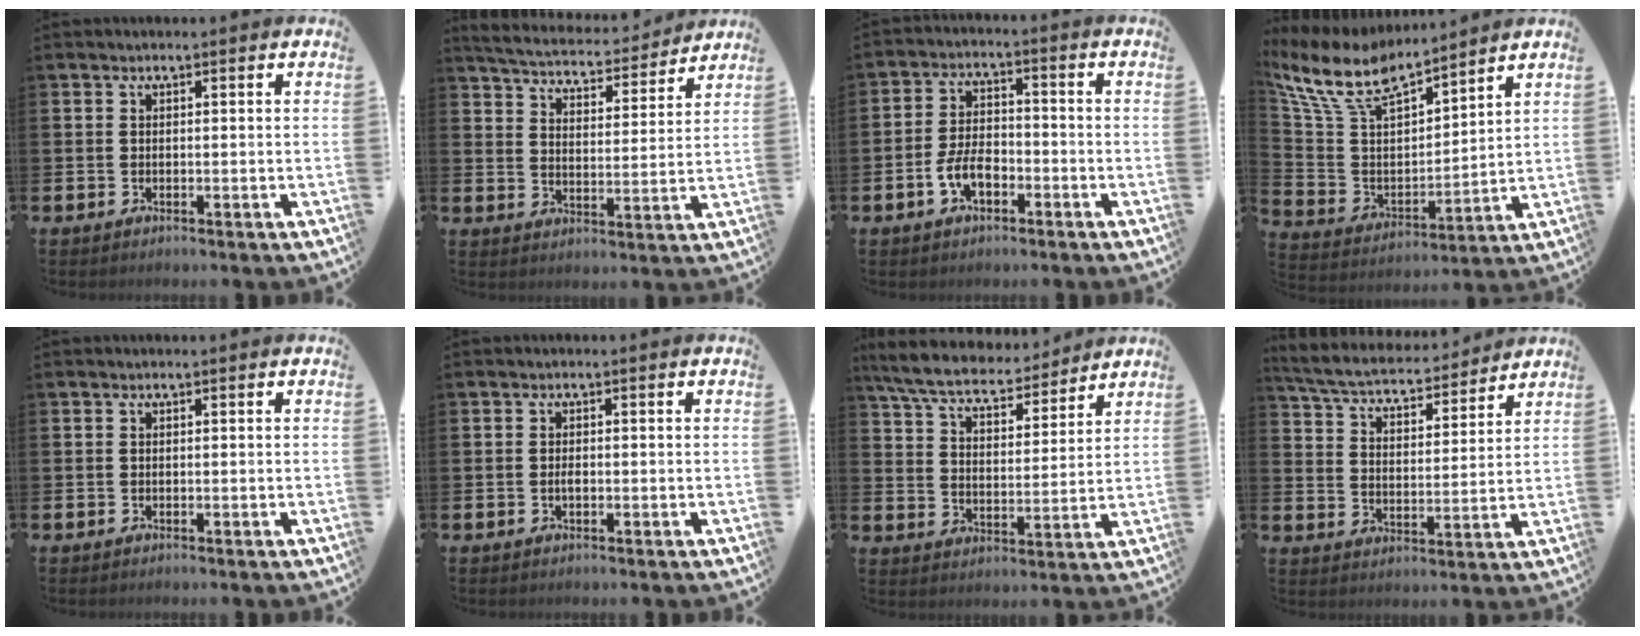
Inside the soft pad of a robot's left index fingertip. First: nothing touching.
{"total": 5.4, "force": [5.2, 0.9, 1.0], "torque": [-0.050, -0.038, 0.088]}
{"total": 5.1, "force": [-2.3, 2.8, 3.6], "torque": [-0.067, 0.009, -0.044]}
{"total": 10.3, "force": [9.1, 3.1, 3.7], "torque": [-0.125, -0.054, 0.159]}
{"total": 0.0}
{"total": 1.0, "force": [-0.2, 0.5, 0.8], "torque": [-0.016, 0.001, -0.005]}
{"total": 7.4, "force": [6.9, 1.6, 2.2], "torque": [-0.080, -0.041, 0.121]}
{"total": 5.7, "force": [5.4, 1.2, 1.5], "torque": [-0.061, -0.040, 0.089]}